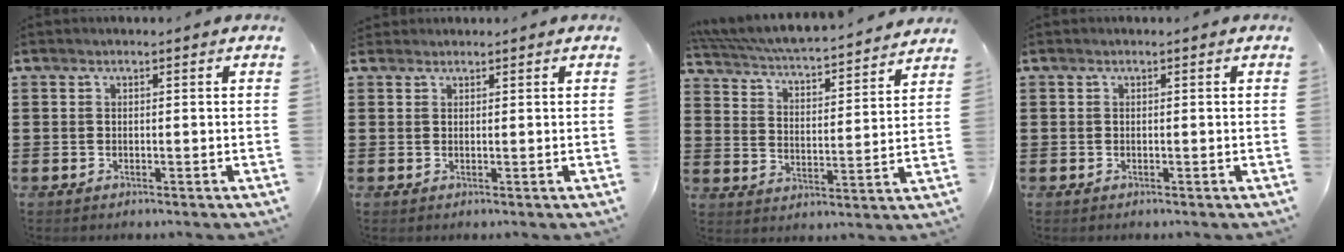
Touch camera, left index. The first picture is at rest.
{"total": 1.0, "force": [0.9, 0.4, 0.0], "torque": [-0.003, 0.001, 0.018]}
{"total": 5.0, "force": [4.8, -0.2, 1.5], "torque": [-0.053, -0.041, 0.074]}
{"total": 0.0}